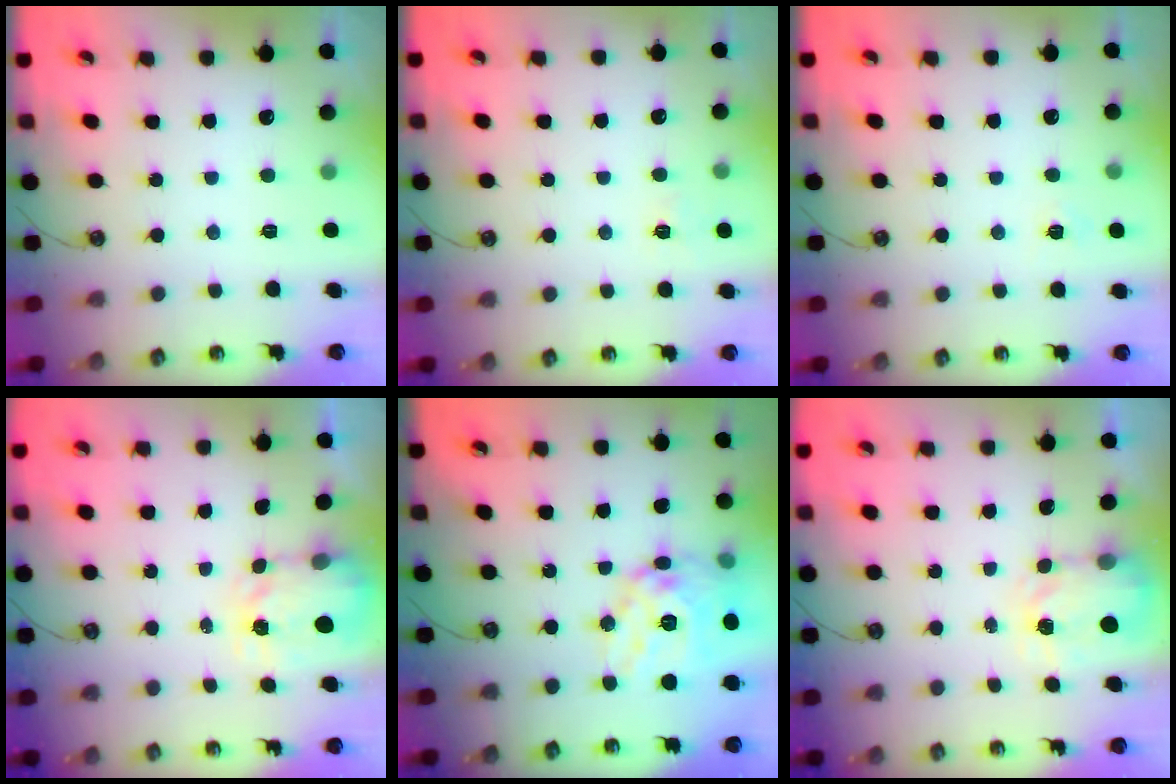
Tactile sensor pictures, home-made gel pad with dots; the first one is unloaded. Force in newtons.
{"total": 2.9, "press": 2.9, "slide": 0.4}
{"total": 4.4, "press": 4.3, "slide": 0.4}
{"total": 3.6, "press": 3.5, "slide": 0.5}
{"total": 18.3, "press": 18.2, "slide": 1.7}
{"total": 3.6, "press": 3.6, "slide": 0.6}